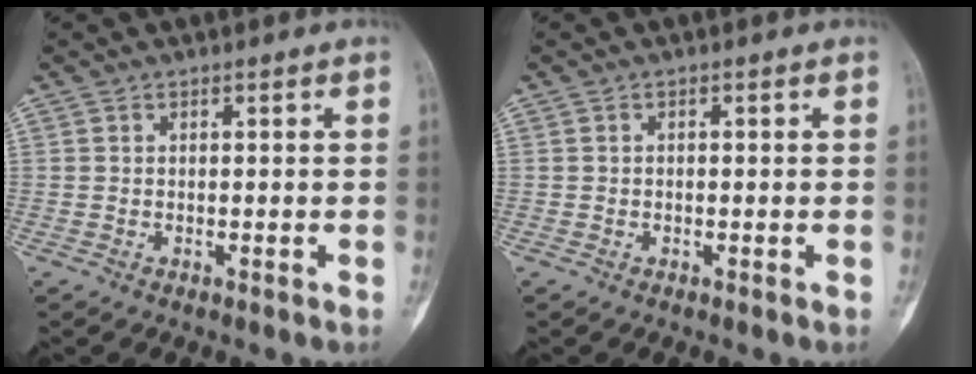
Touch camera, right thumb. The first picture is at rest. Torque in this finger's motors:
{"motor_torque": [0.01, -0.05, 0.02, -0.10, 0.02]}